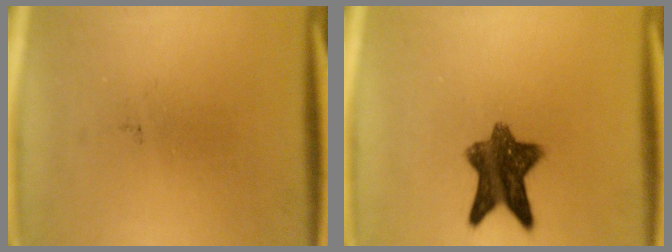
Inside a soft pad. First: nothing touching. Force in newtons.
{"total": 9.3}